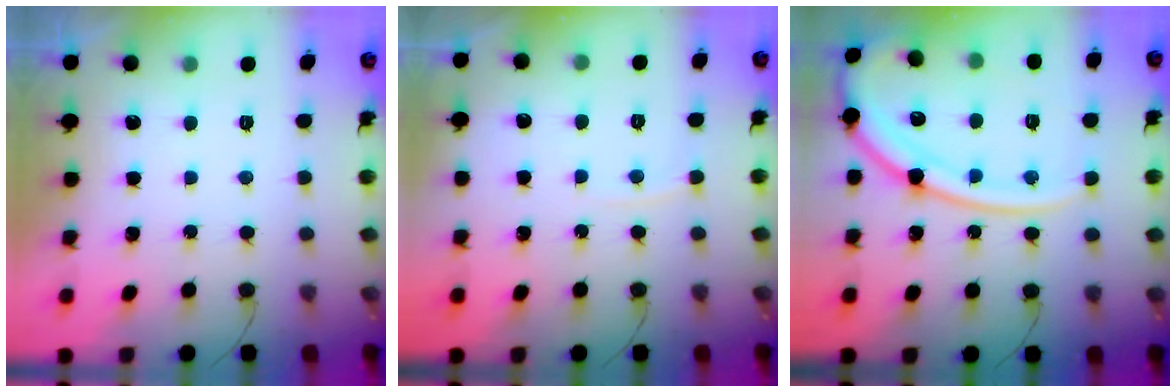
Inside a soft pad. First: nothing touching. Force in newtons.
{"total": 2.8, "press": 2.8, "slide": 0.4}
{"total": 17.2, "press": 17.1, "slide": 1.8}